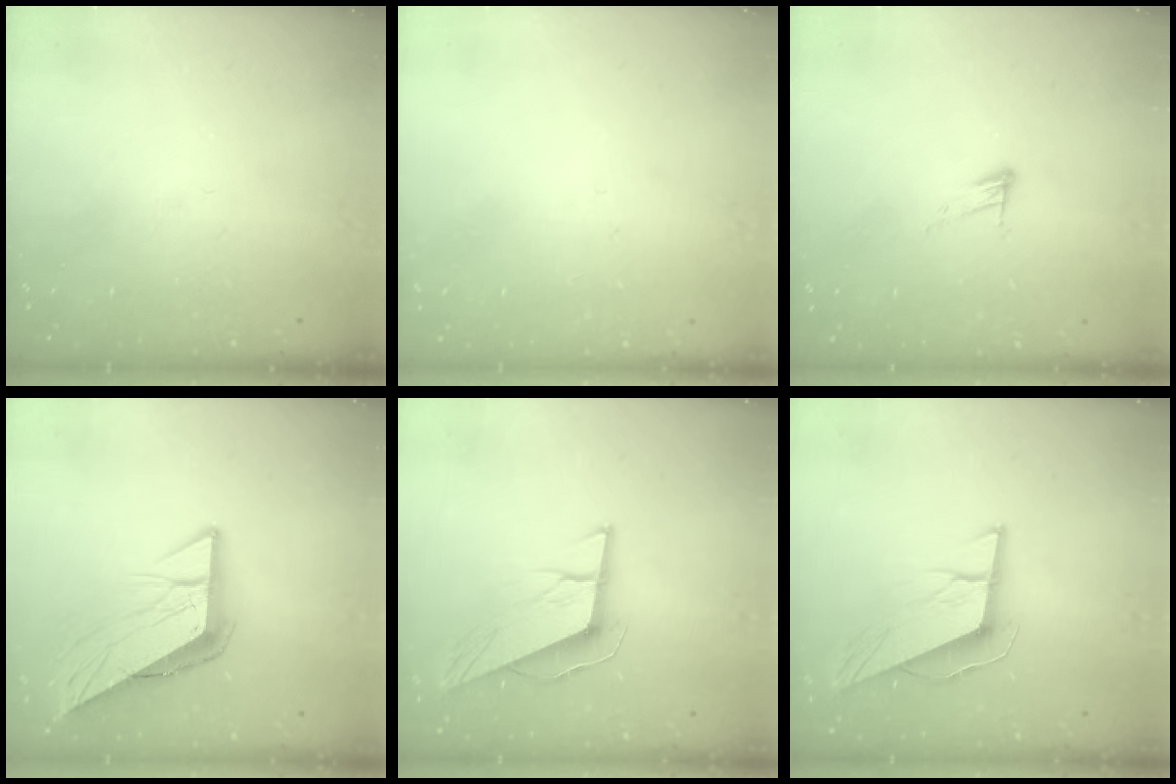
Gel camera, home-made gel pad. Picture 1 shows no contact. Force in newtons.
{"total": 2.7, "press": 2.7, "slide": 0.3}
{"total": 5.6, "press": 5.6, "slide": 0.2}
{"total": 10.6, "press": 10.5, "slide": 1.3}
{"total": 9.7, "press": 9.5, "slide": 1.9}
{"total": 9.7, "press": 9.5, "slide": 1.9}